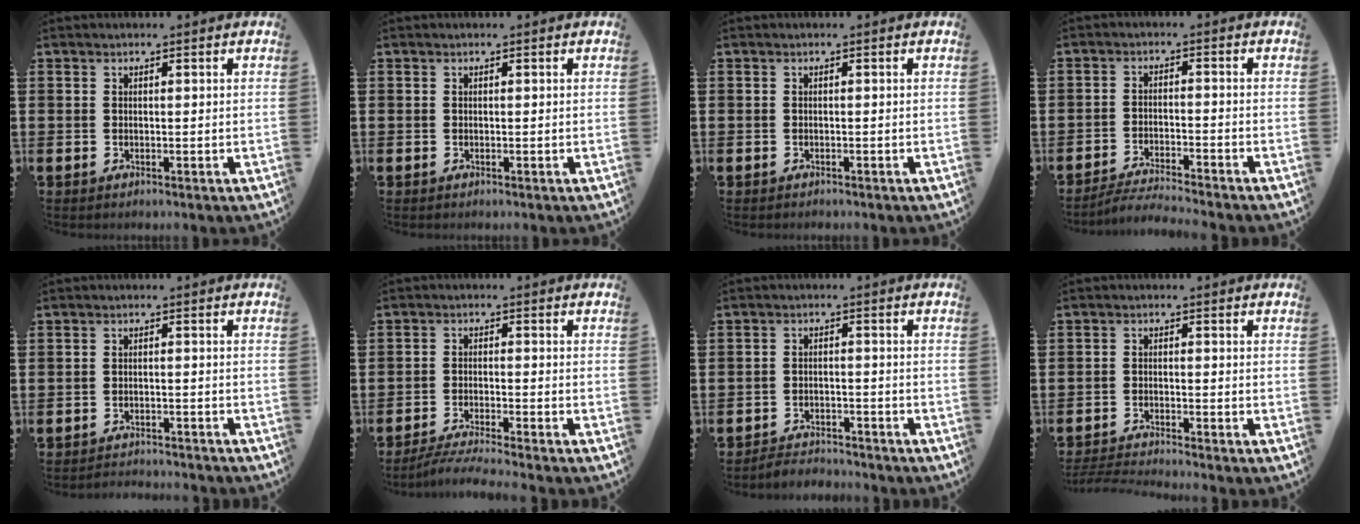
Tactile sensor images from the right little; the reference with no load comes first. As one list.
[{"total": 0.0}, {"total": 0.0}, {"total": 3.0, "force": [-2.9, -0.3, 0.4], "torque": [-0.008, 0.003, -0.061]}, {"total": 1.7, "force": [-1.7, -0.1, -0.2], "torque": [-0.003, 0.004, -0.037]}, {"total": 3.3, "force": [-2.9, -0.2, 1.4], "torque": [-0.021, -0.004, -0.055]}, {"total": 2.7, "force": [-2.7, 0.2, -0.2], "torque": [-0.004, 0.003, -0.058]}, {"total": 2.2, "force": [-2.1, -0.2, 0.3], "torque": [-0.005, 0.001, -0.044]}]